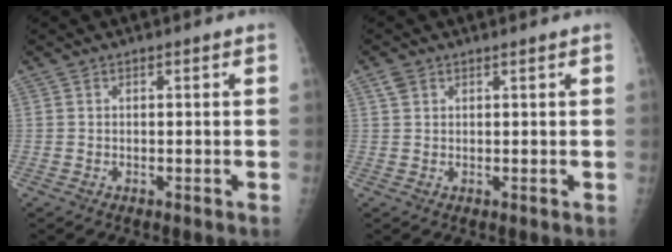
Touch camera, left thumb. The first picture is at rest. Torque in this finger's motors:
{"motor_torque": [0.33, 0.20, -0.13, -0.33, 0.00]}